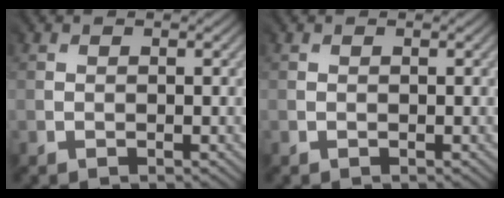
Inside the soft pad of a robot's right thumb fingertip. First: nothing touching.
{"total": 0.0}